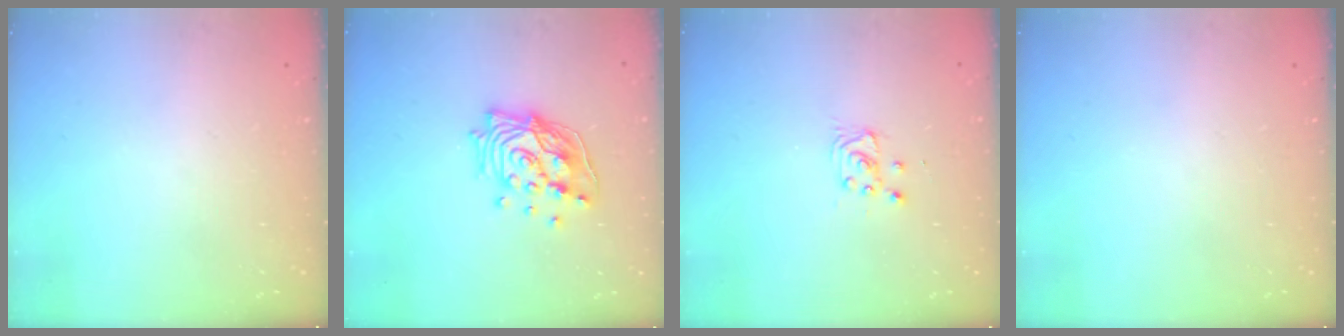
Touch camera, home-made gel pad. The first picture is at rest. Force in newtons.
{"total": 17.0, "press": 16.1, "slide": 5.5}
{"total": 2.9, "press": 2.9, "slide": 0.4}
{"total": 0.0}